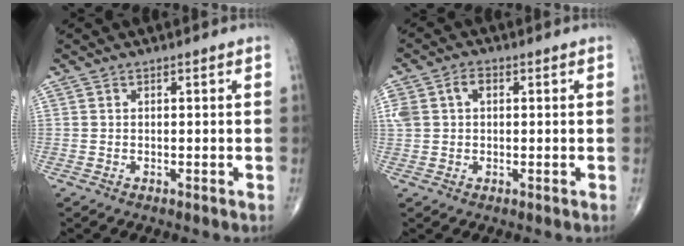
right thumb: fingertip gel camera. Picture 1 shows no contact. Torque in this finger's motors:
{"motor_torque": [0.49, 0.25, 0.76, 0.36, 0.04]}